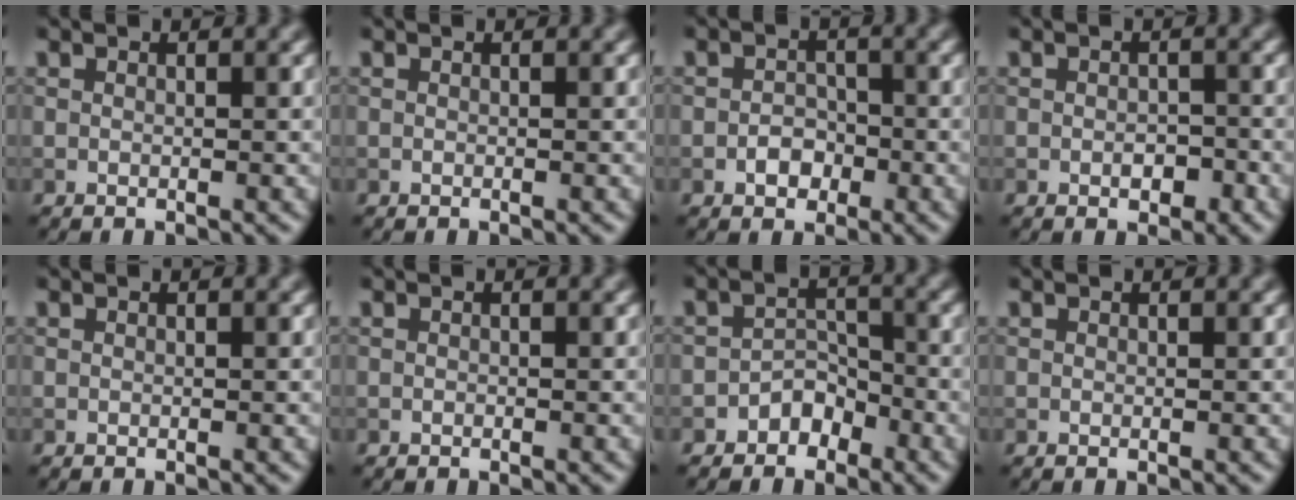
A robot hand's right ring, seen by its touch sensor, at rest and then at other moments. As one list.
[{"total": 0.0}, {"total": 2.0, "force": [-0.9, 1.5, 1.0], "torque": [-0.012, 0.002, -0.017]}, {"total": 1.7, "force": [-0.6, 1.0, 1.3], "torque": [-0.018, -0.002, -0.010]}, {"total": 0.0}, {"total": 0.0}, {"total": 2.4, "force": [-1.6, 1.5, 0.7], "torque": [-0.002, 0.011, -0.029]}, {"total": 0.0}]